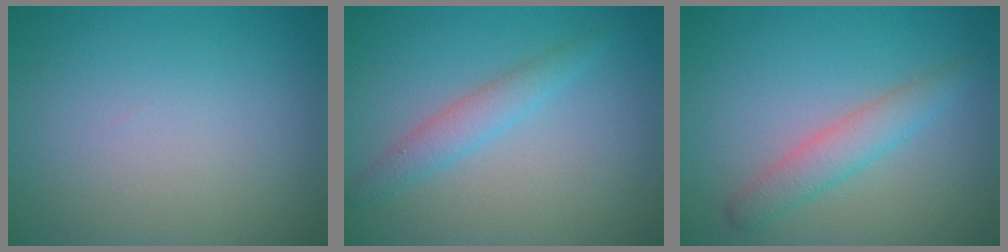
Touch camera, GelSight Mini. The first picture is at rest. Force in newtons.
{"total": 2.2, "press": 2.2, "slide": 0.1}
{"total": 2.7, "press": 2.7, "slide": 0.0}